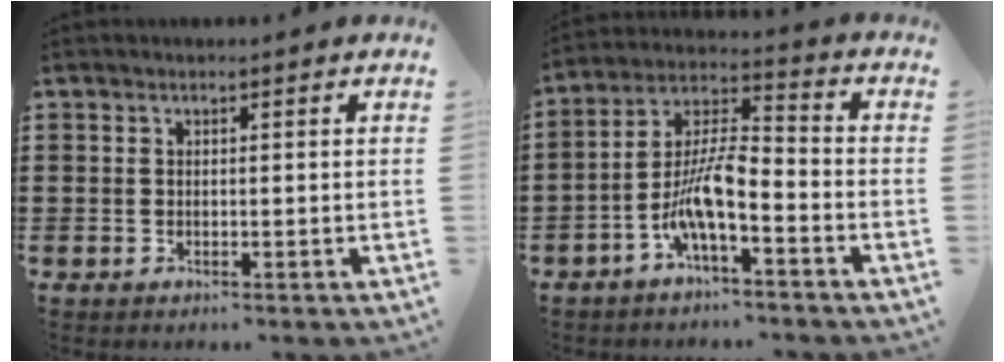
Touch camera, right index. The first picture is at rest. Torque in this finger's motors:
{"motor_torque": [1.19, -0.94, 0.48, 0.21]}